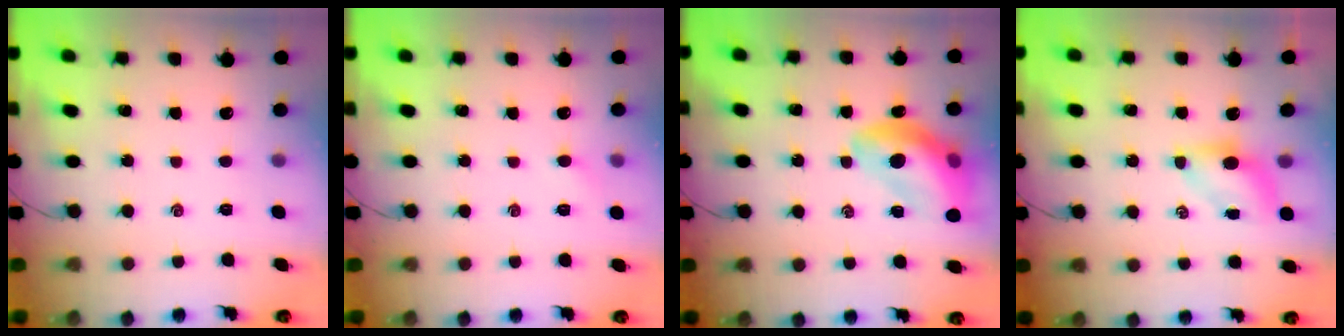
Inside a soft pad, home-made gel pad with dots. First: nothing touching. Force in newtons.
{"total": 3.4, "press": 3.2, "slide": 1.0}
{"total": 15.7, "press": 15.2, "slide": 3.9}
{"total": 4.7, "press": 4.6, "slide": 0.6}